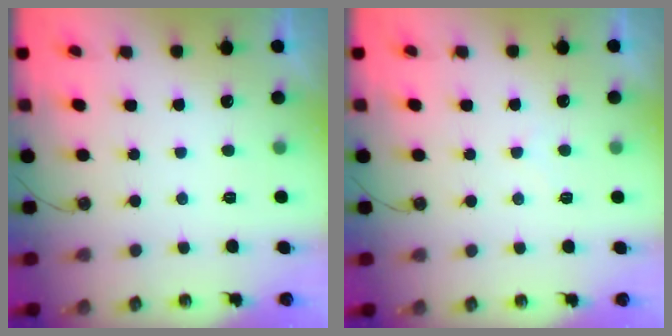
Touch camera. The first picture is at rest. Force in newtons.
{"total": 5.0, "press": 5.0, "slide": 0.8}